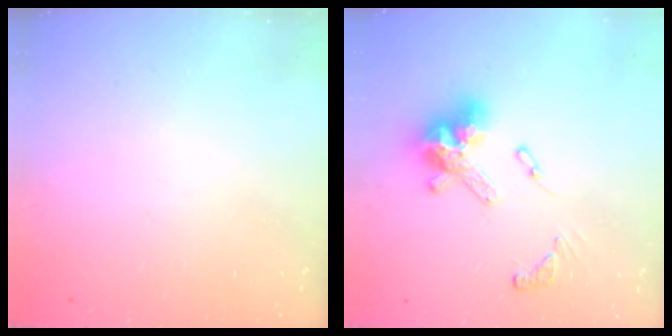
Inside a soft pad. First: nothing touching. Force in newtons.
{"total": 13.7, "press": 13.6, "slide": 1.8}